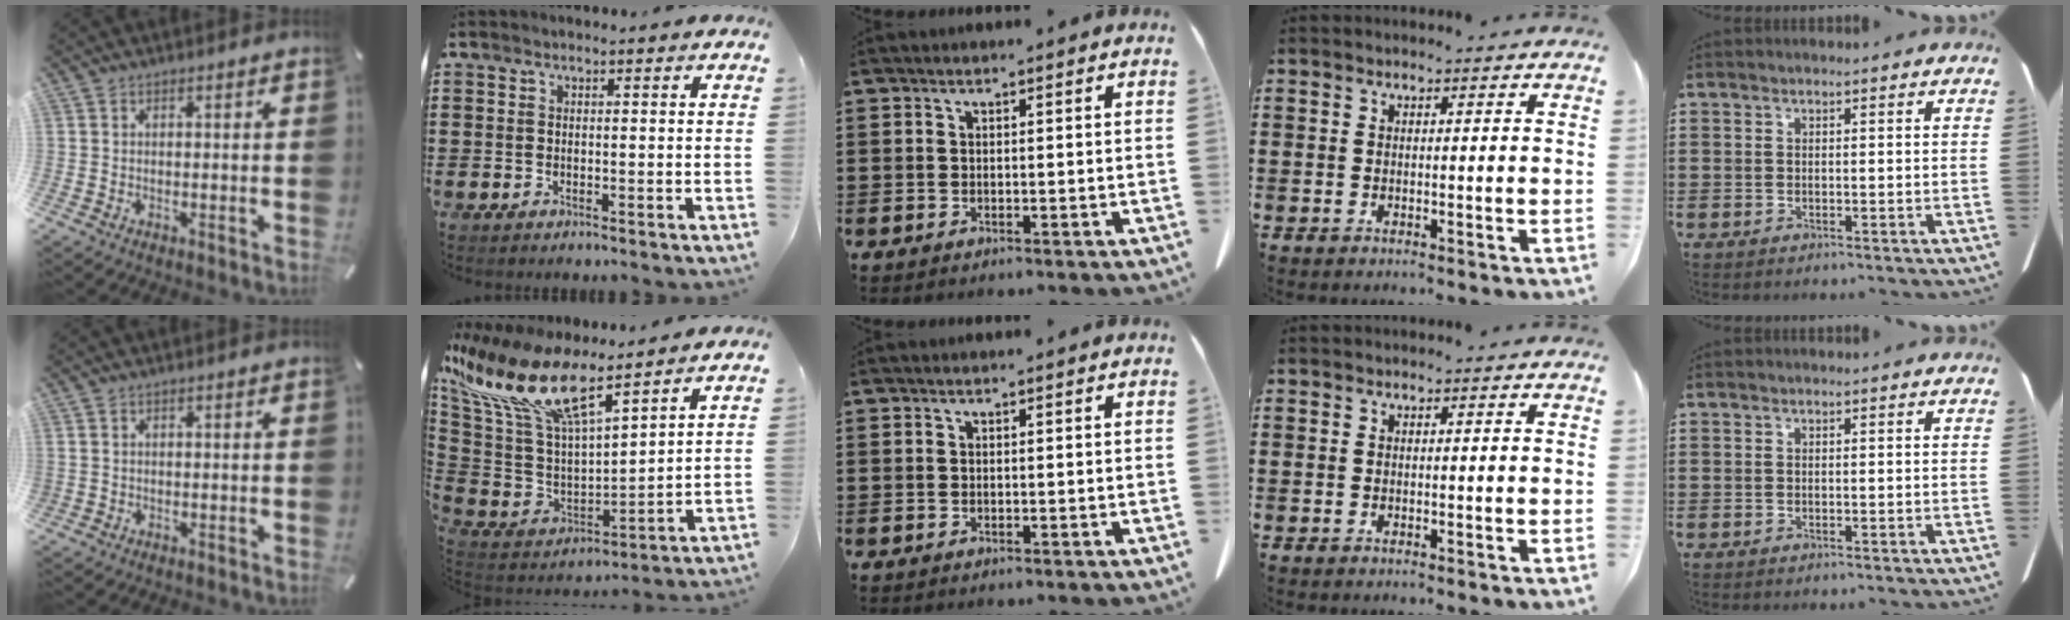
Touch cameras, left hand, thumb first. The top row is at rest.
{"thumb": {"total": 0.7, "force": [0.1, 0.6, 0.3], "torque": [-0.006, 0.004, 0.002]}, "index": {"total": 13.6, "force": [8.5, 4.1, 9.8], "torque": [-0.230, -0.054, 0.145]}}